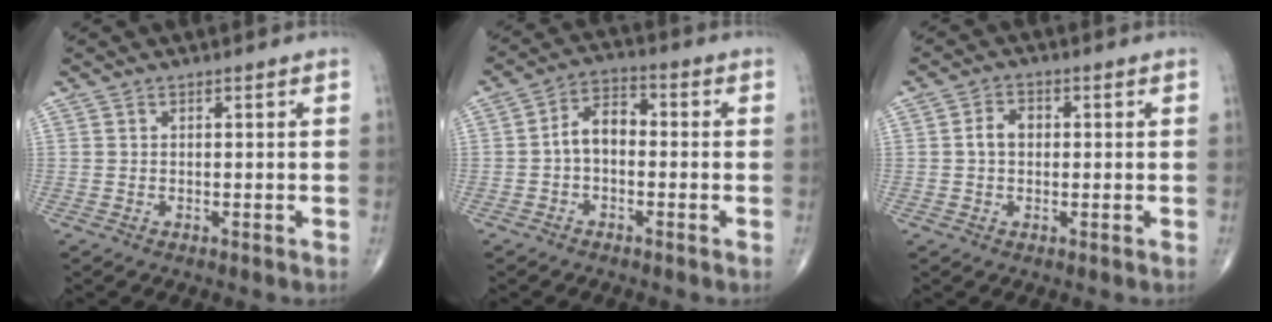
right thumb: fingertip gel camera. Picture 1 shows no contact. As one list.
[{"total": 6.2, "force": [-0.7, 3.9, 4.8], "torque": [-0.072, 0.026, -0.026]}, {"total": 3.6, "force": [0.1, 2.6, 2.4], "torque": [-0.041, 0.013, -0.002]}]